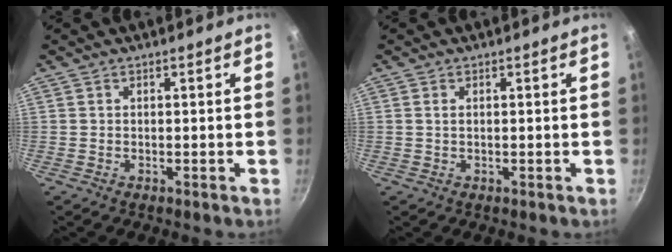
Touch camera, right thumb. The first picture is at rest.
{"total": 0.6, "force": [0.2, 0.3, 0.5], "torque": [-0.011, 0.000, 0.005]}